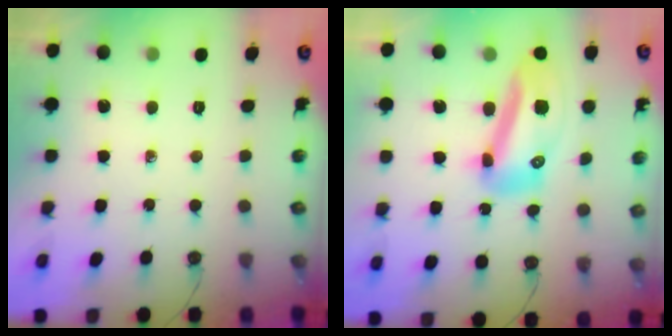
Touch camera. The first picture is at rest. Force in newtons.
{"total": 13.3, "press": 13.2, "slide": 1.5}